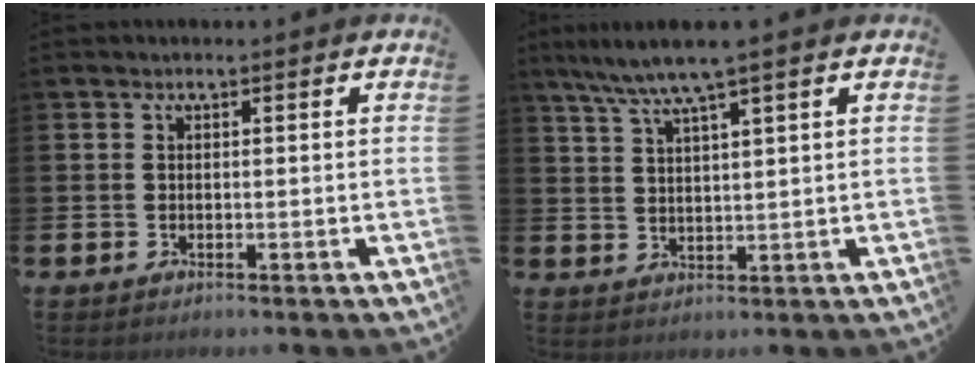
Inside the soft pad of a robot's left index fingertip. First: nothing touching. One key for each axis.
{"total": 5.6, "fx": 4.5, "fy": -0.3, "fz": 3.4, "tx": -0.085, "ty": -0.010, "tz": 0.079}